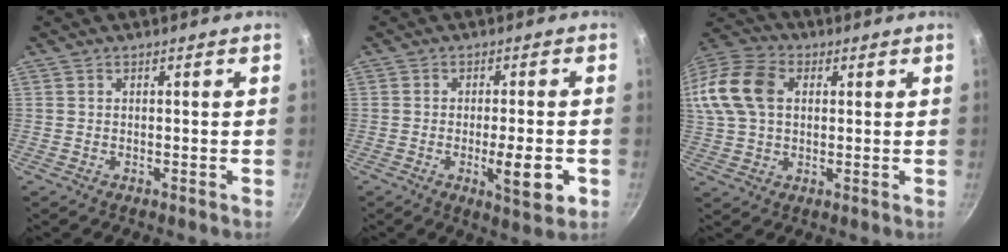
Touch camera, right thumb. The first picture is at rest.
{"total": 8.1, "force": [-2.3, 2.1, 7.5], "torque": [-0.096, 0.002, -0.030]}
{"total": 18.4, "force": [3.9, 13.4, 12.0], "torque": [-0.269, 0.032, 0.062]}